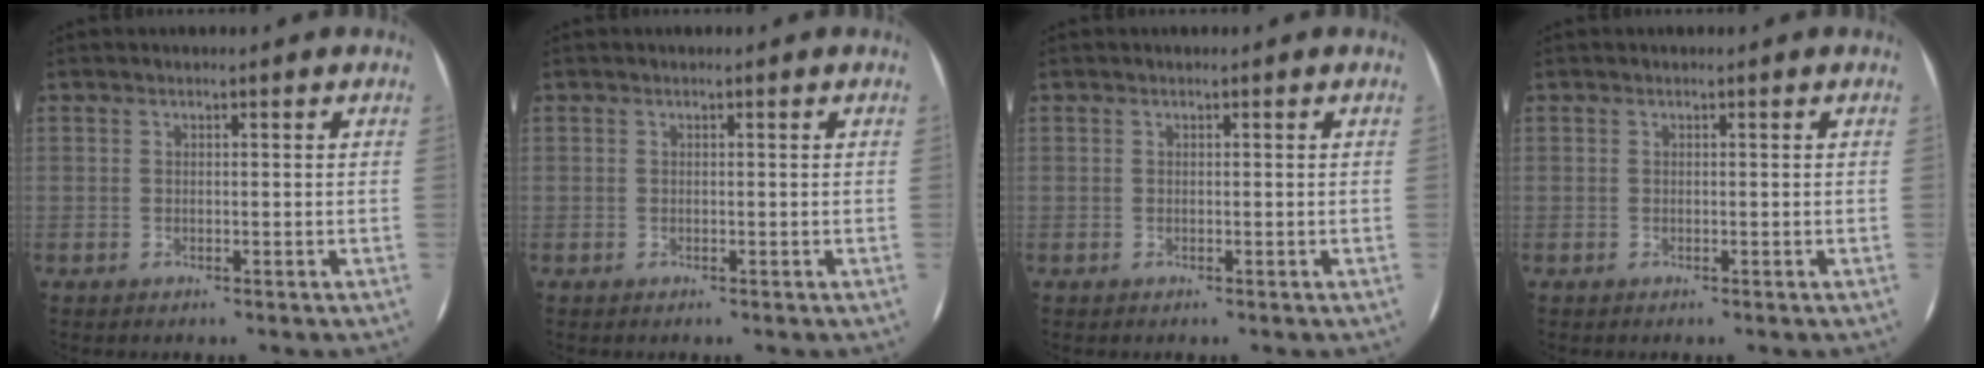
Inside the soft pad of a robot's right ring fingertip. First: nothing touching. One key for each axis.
{"total": 0.0}
{"total": 0.0}
{"total": 0.0}